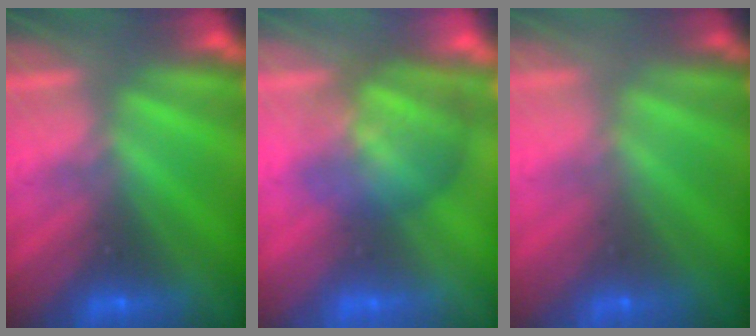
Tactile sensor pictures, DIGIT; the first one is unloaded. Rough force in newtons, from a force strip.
{"total": 2.9}
{"total": 9.6}